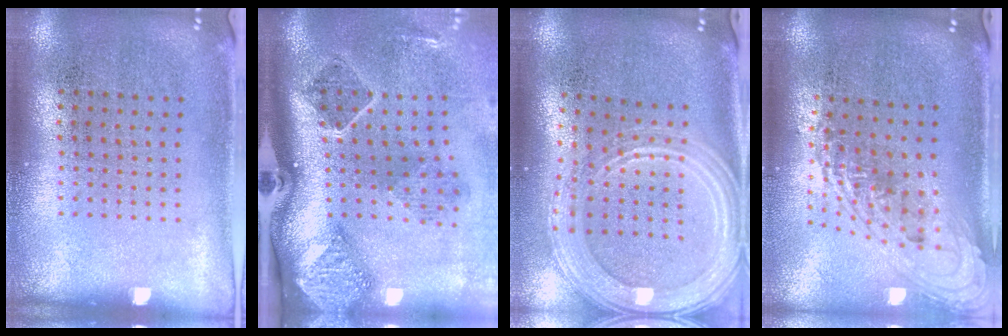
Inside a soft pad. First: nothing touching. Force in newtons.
{"total": 3.0, "press": 1.9, "slide": 2.3}
{"total": 2.7, "press": 2.3, "slide": 1.5}
{"total": 1.9, "press": 1.4, "slide": 1.3}